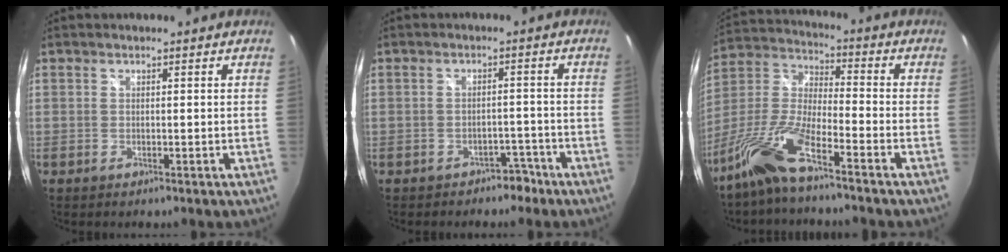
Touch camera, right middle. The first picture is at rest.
{"total": 3.4, "force": [-2.5, 2.2, 0.7], "torque": [-0.010, 0.014, -0.029]}
{"total": 11.9, "force": [-8.4, 1.5, 8.3], "torque": [-0.186, 0.000, -0.173]}